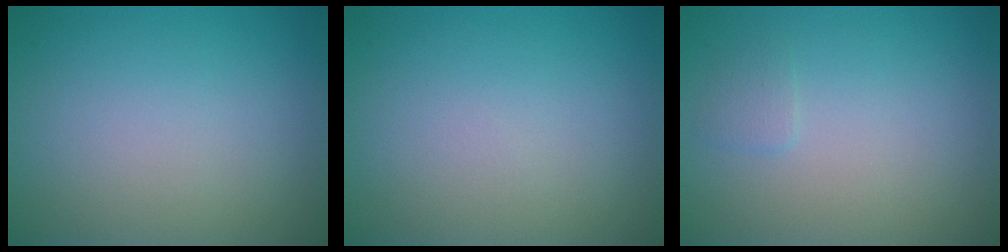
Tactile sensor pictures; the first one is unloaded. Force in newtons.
{"total": 0.0}
{"total": 0.8, "press": 0.8, "slide": 0.1}